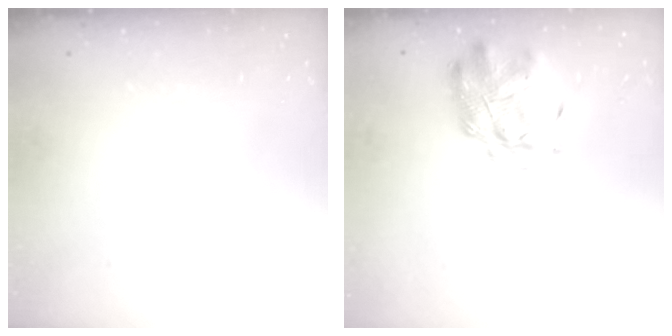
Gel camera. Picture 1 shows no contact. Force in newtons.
{"total": 2.9, "press": 2.8, "slide": 0.7}